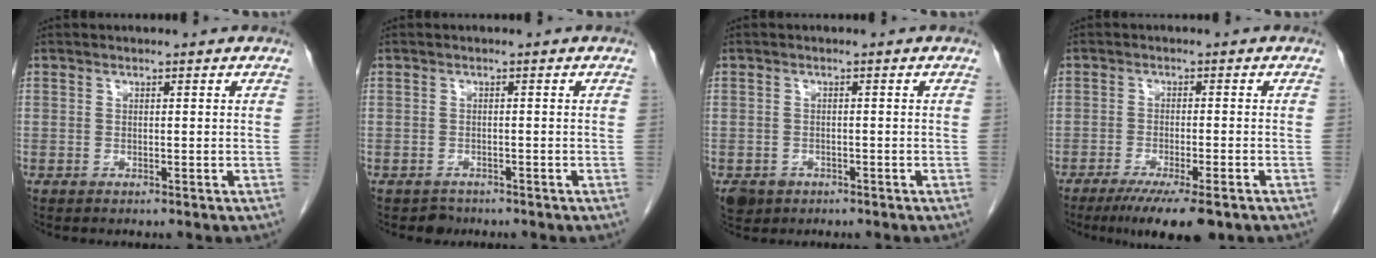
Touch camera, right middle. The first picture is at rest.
{"total": 1.4, "force": [-1.1, 0.9, -0.2], "torque": [0.000, 0.002, -0.018]}
{"total": 3.5, "force": [-2.0, 2.7, 0.9], "torque": [-0.015, 0.001, -0.029]}
{"total": 9.3, "force": [-6.6, 1.3, 6.4], "torque": [-0.090, -0.018, -0.099]}